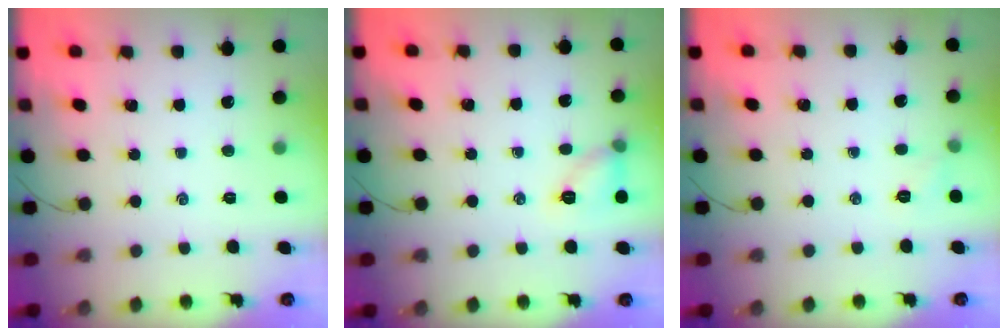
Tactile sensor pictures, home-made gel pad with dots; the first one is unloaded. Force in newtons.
{"total": 7.8, "press": 7.8, "slide": 0.3}
{"total": 4.3, "press": 4.1, "slide": 1.2}